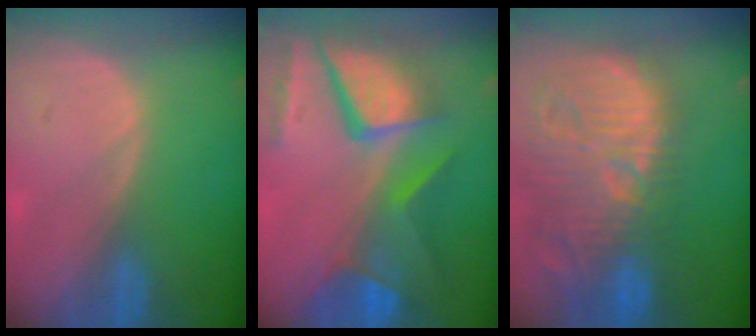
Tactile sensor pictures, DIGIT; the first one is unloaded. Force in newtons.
{"total": 12.0, "press": 9.9, "slide": 6.8}
{"total": 15.2, "press": 13.3, "slide": 7.4}